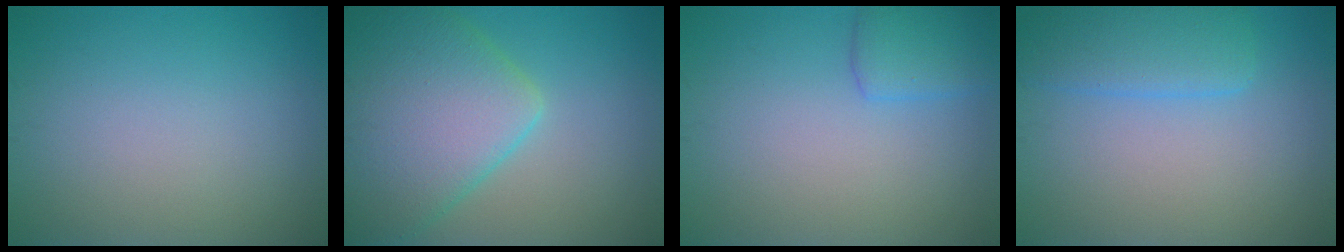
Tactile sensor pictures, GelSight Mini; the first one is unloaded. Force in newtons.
{"total": 9.6, "press": 9.6, "slide": 0.5}
{"total": 2.5, "press": 2.5, "slide": 0.2}
{"total": 3.7, "press": 3.7, "slide": 0.4}